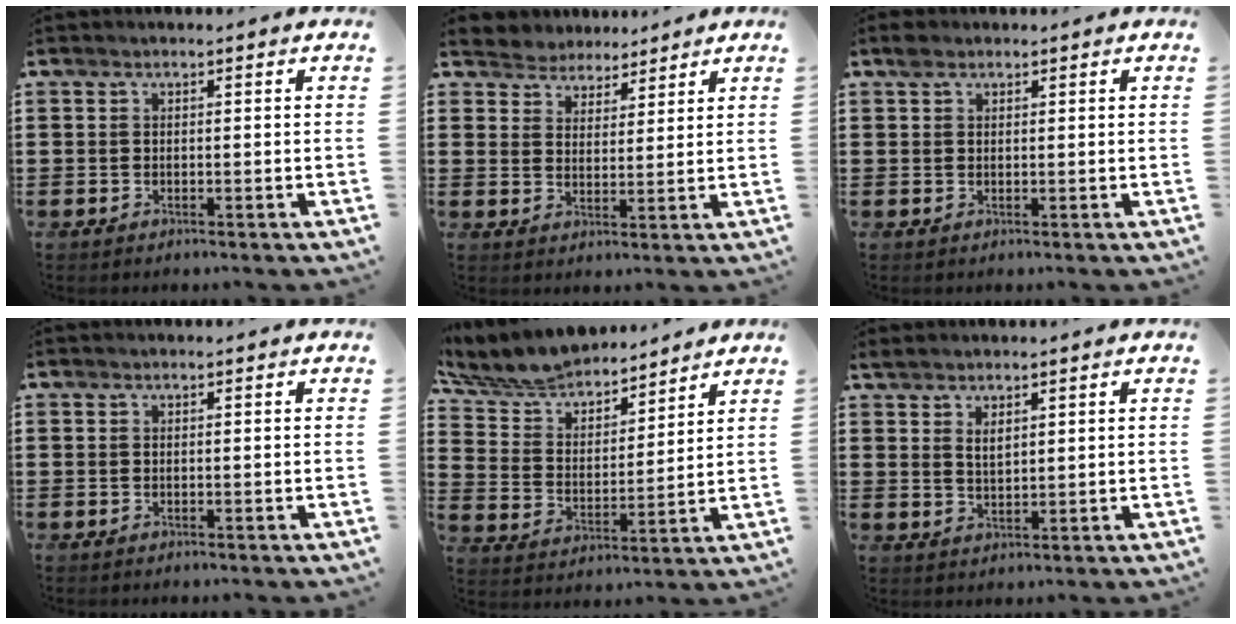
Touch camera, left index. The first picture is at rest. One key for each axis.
{"total": 4.2, "fx": 3.8, "fy": 1.6, "fz": -0.5, "tx": -0.011, "ty": -0.010, "tz": 0.069}
{"total": 1.4, "fx": 1.0, "fy": 0.8, "fz": 0.6, "tx": -0.014, "ty": 0.004, "tz": 0.019}
{"total": 0.0}
{"total": 7.1, "fx": 6.8, "fy": 1.5, "fz": 1.4, "tx": -0.063, "ty": -0.041, "tz": 0.117}
{"total": 2.3, "fx": 1.6, "fy": 0.8, "fz": 1.5, "tx": -0.033, "ty": 0.003, "tz": 0.029}